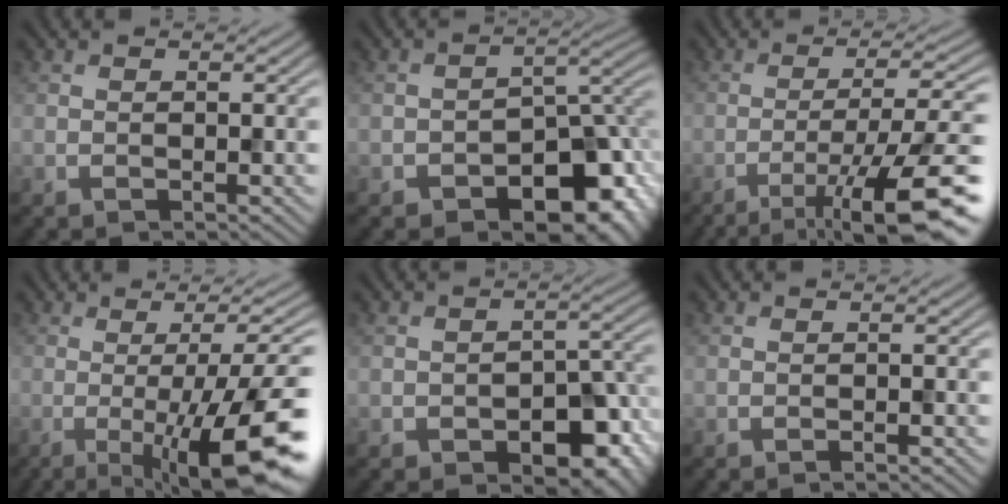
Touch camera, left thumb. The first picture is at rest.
{"total": 10.9, "force": [-5.8, 6.0, 7.0], "torque": [-0.092, -0.019, -0.094]}
{"total": 13.8, "force": [-7.3, 2.9, 11.3], "torque": [-0.174, 0.003, -0.109]}
{"total": 15.1, "force": [-3.6, 3.5, 14.3], "torque": [-0.157, 0.002, -0.054]}
{"total": 8.5, "force": [-3.6, 4.8, 6.0], "torque": [-0.081, -0.017, -0.044]}
{"total": 1.1, "force": [-0.7, 0.1, 0.9], "torque": [-0.010, 0.003, -0.018]}